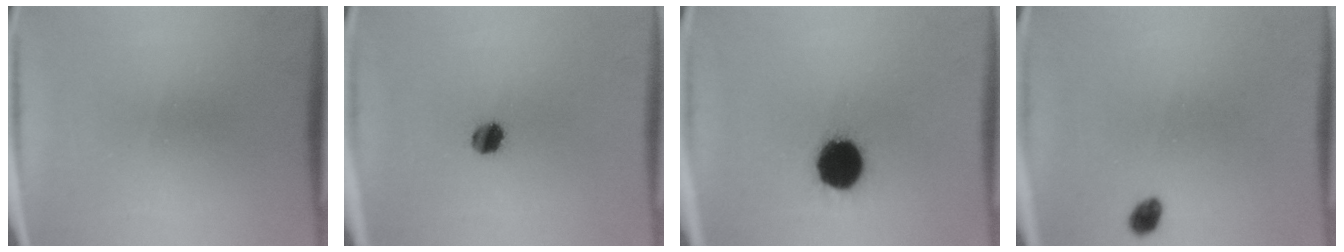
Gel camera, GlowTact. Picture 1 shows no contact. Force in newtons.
{"total": 3.9}
{"total": 14.3}
{"total": 2.0}